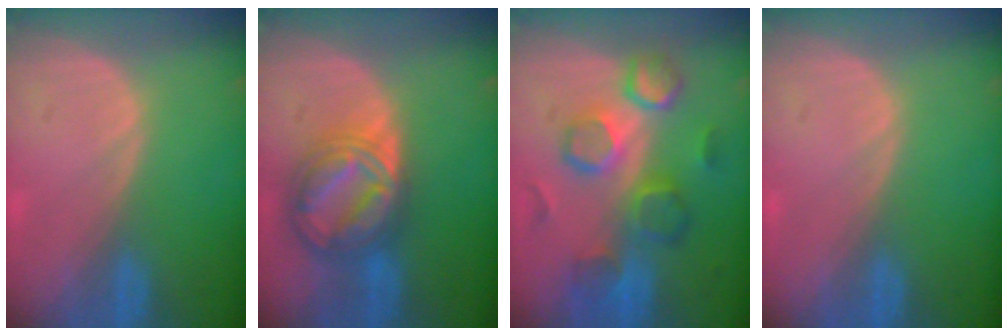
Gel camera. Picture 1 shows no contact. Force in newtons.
{"total": 8.9, "press": 8.9, "slide": 0.8}
{"total": 9.4, "press": 9.1, "slide": 2.5}
{"total": 0.0}